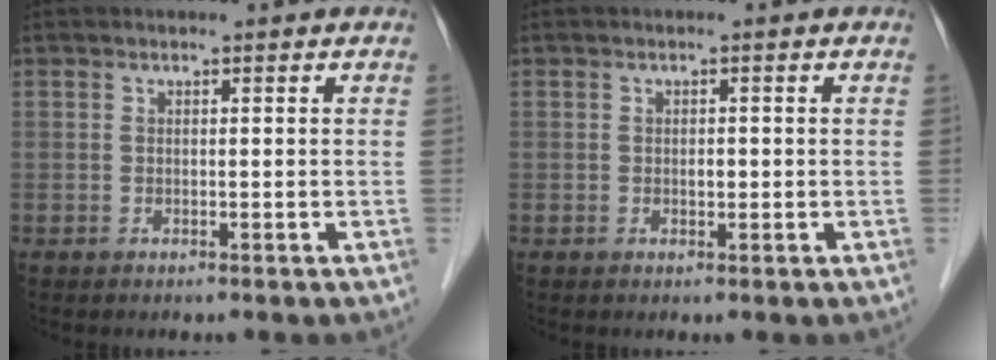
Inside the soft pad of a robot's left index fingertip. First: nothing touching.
{"total": 0.9, "force": [-0.3, 0.5, 0.7], "torque": [-0.013, -0.003, -0.005]}